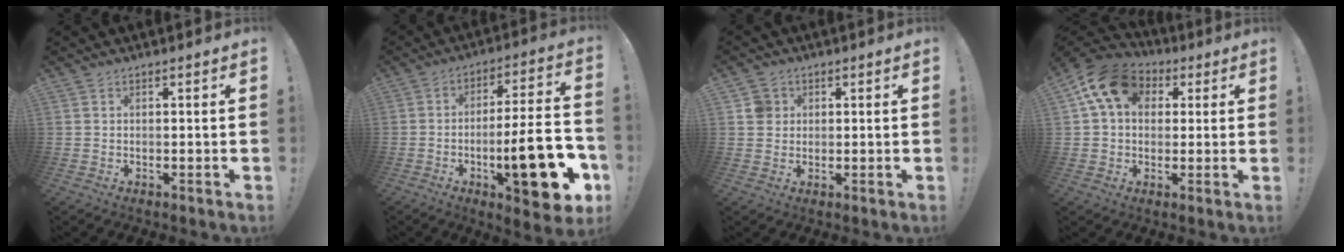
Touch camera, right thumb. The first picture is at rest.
{"total": 20.4, "force": [-7.0, 5.4, 18.3], "torque": [-0.258, 0.029, -0.102]}
{"total": 4.2, "force": [1.2, 3.9, 1.1], "torque": [-0.013, 0.006, 0.023]}
{"total": 13.8, "force": [4.6, 10.2, 8.1], "torque": [-0.127, -0.002, 0.092]}